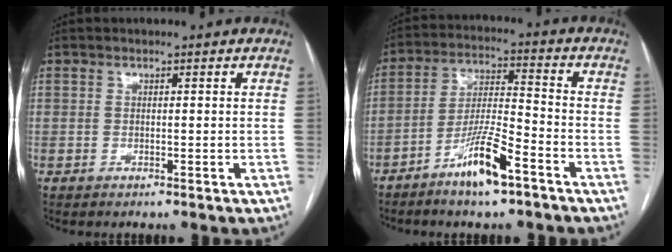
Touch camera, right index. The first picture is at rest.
{"total": 8.7, "force": [-5.6, 1.0, 6.7], "torque": [-0.133, -0.003, -0.103]}